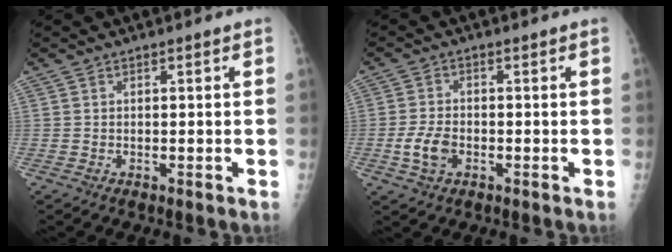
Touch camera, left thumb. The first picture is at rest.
{"total": 4.5, "force": [-1.5, 2.9, 3.1], "torque": [-0.058, 0.004, -0.027]}